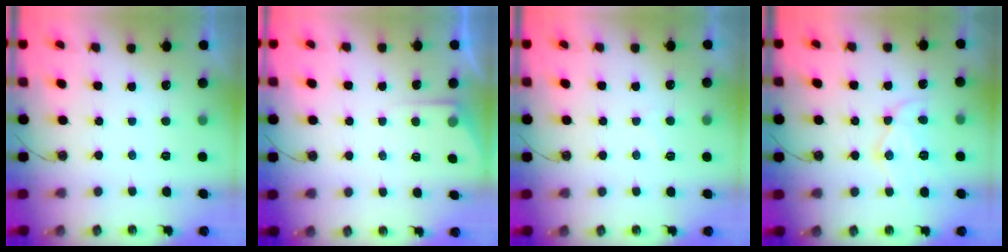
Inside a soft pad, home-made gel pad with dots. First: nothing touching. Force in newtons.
{"total": 3.8, "press": 3.7, "slide": 0.6}
{"total": 3.9, "press": 3.8, "slide": 0.5}
{"total": 12.0, "press": 11.9, "slide": 1.0}